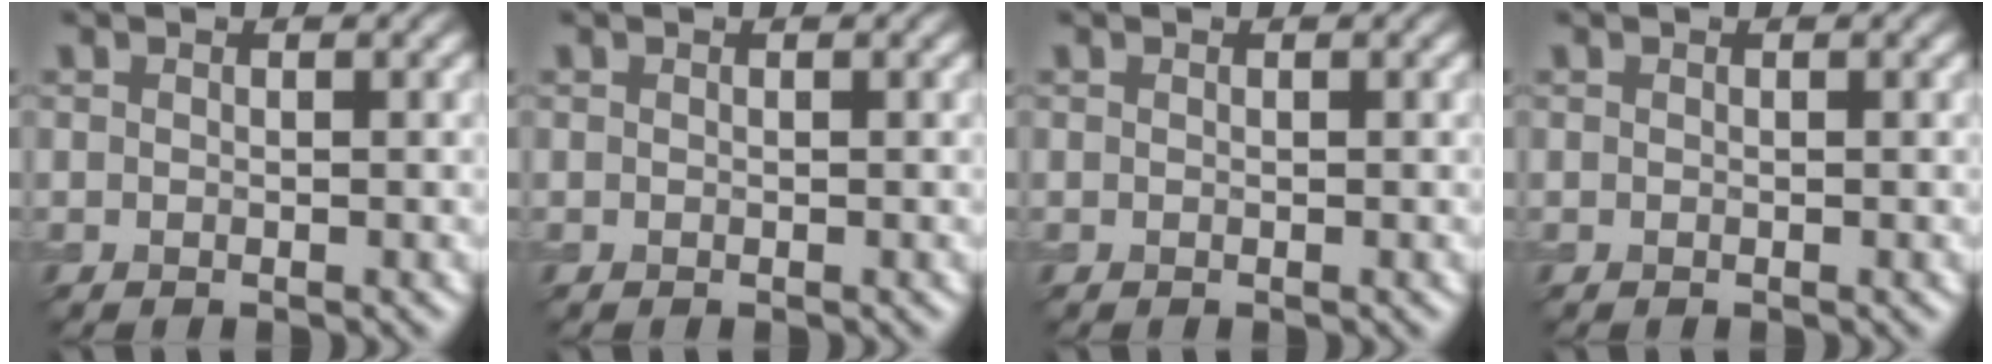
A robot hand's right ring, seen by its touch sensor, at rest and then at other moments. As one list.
[{"total": 0.0}, {"total": 0.0}, {"total": 0.0}]